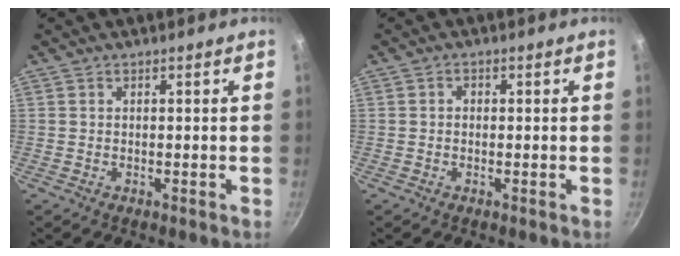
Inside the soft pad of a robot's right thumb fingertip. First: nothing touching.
{"total": 1.1, "force": [-0.1, 1.0, 0.6], "torque": [-0.010, 0.005, -0.003]}